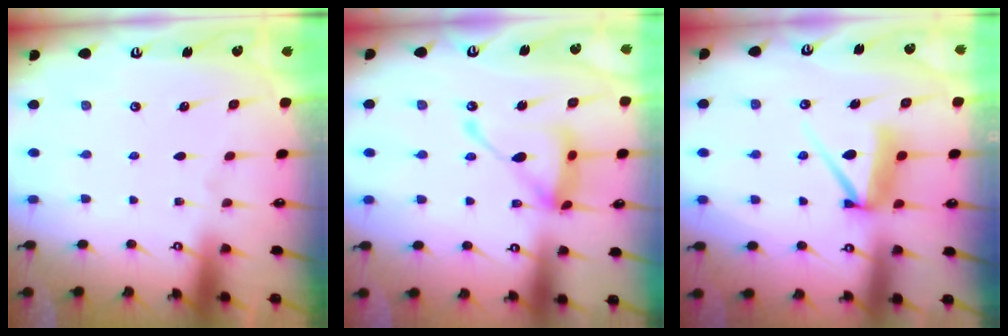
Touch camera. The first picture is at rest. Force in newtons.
{"total": 14.4, "press": 14.4, "slide": 1.3}
{"total": 8.3, "press": 8.2, "slide": 0.9}